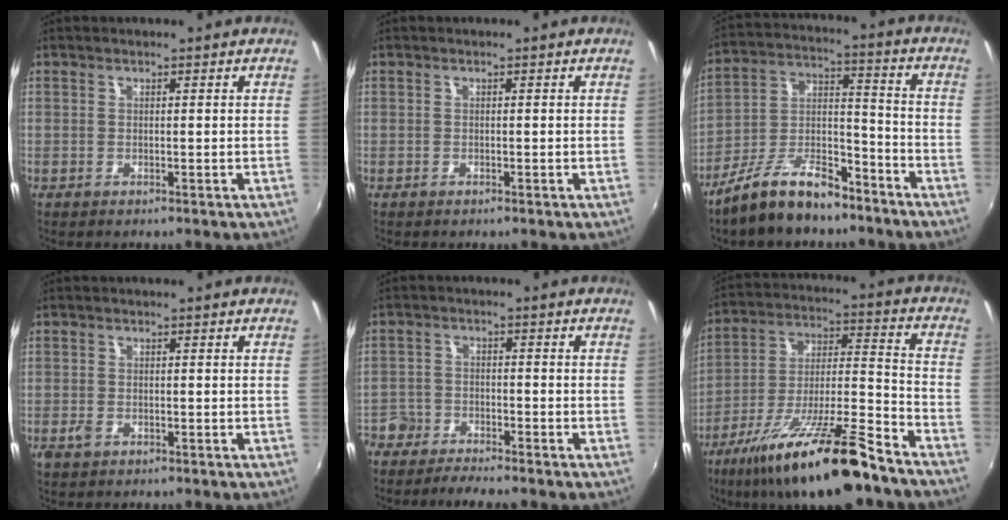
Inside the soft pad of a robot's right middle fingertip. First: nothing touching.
{"total": 0.0}
{"total": 13.6, "force": [-9.9, 5.5, 7.7], "torque": [-0.152, 0.015, -0.171]}
{"total": 1.8, "force": [-1.0, 1.2, 0.9], "torque": [-0.019, -0.004, -0.019]}
{"total": 6.4, "force": [-5.7, 2.3, 1.7], "torque": [-0.060, -0.012, -0.109]}
{"total": 21.2, "force": [-14.5, 3.5, 15.0], "torque": [-0.266, -0.028, -0.244]}